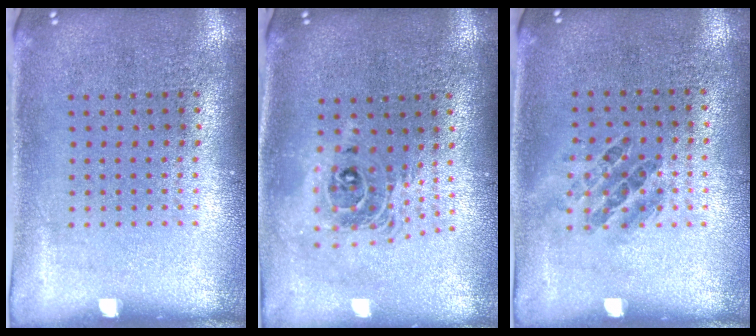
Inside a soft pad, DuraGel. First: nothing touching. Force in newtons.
{"total": 2.0, "press": 1.5, "slide": 1.3}
{"total": 0.9, "press": 0.8, "slide": 0.5}